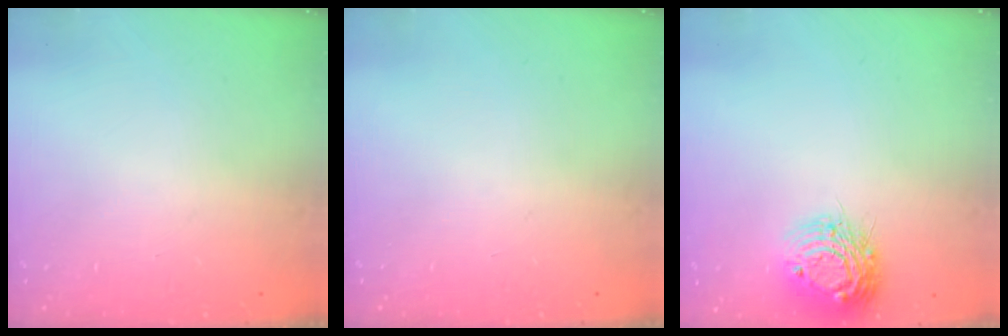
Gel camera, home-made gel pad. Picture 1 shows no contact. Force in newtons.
{"total": 0.0}
{"total": 12.5, "press": 12.5, "slide": 1.1}